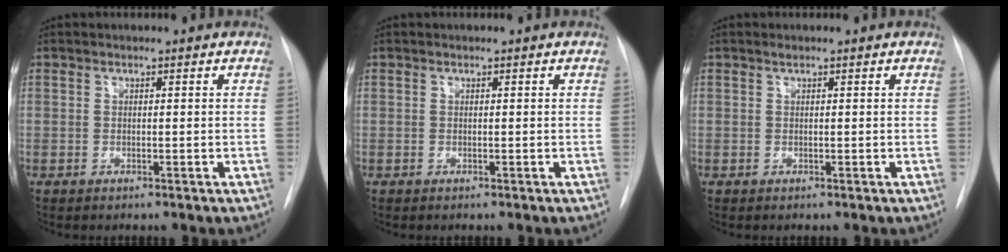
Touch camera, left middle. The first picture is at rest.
{"total": 0.0}
{"total": 0.0}